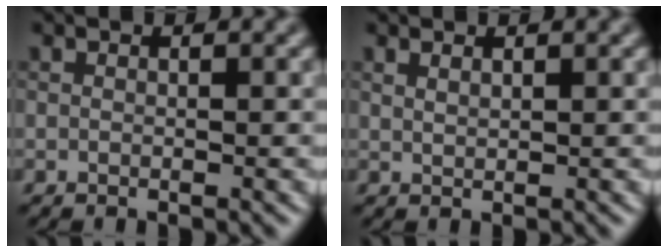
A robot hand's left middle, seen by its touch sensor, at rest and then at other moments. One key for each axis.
{"total": 0.7, "fx": 0.6, "fy": 0.3, "fz": 0.4, "tx": -0.010, "ty": 0.000, "tz": 0.014}